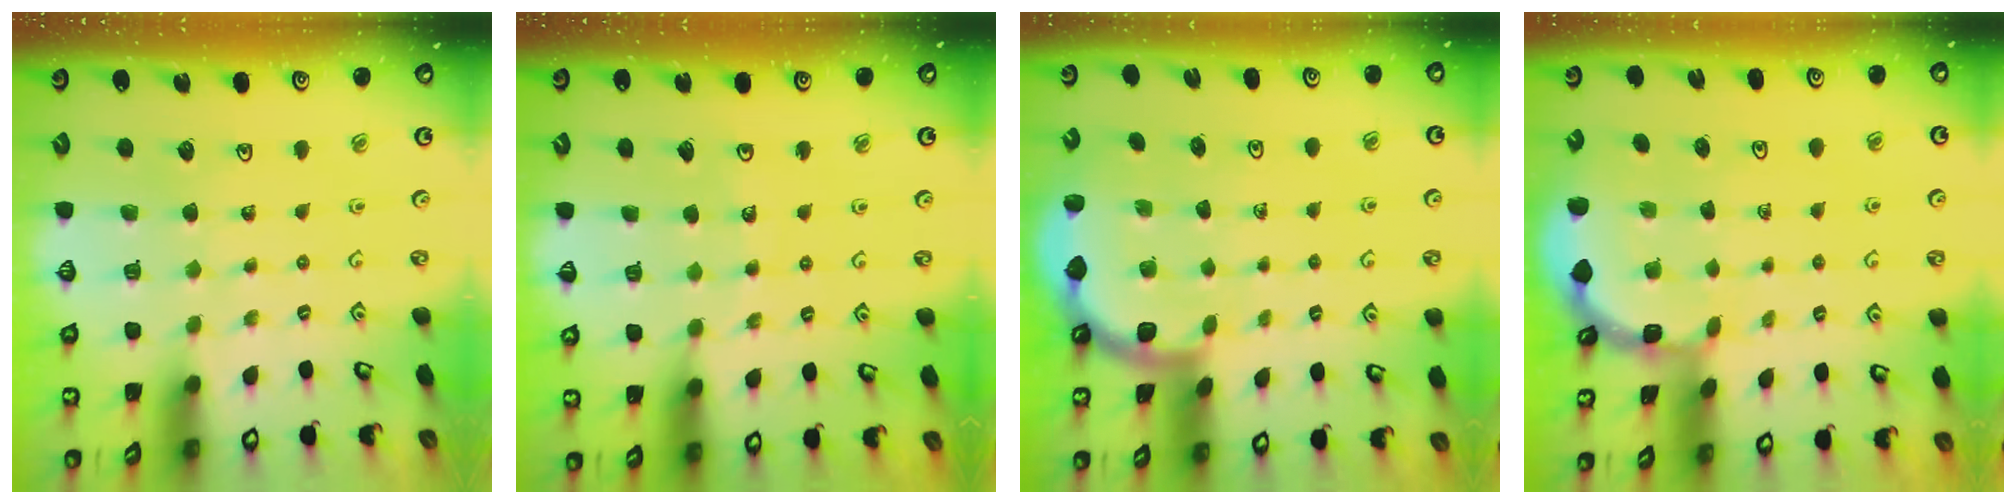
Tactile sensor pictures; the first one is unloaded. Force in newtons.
{"total": 2.7, "press": 2.7, "slide": 0.3}
{"total": 1.6, "press": 1.6, "slide": 0.0}
{"total": 1.7, "press": 1.7, "slide": 0.2}